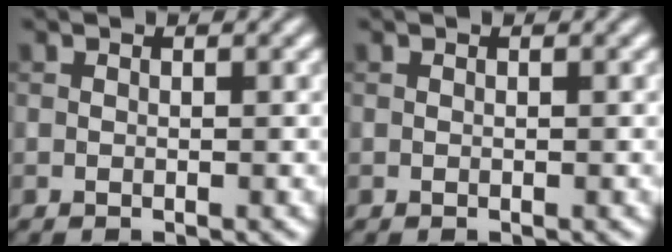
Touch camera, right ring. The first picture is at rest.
{"total": 0.0}